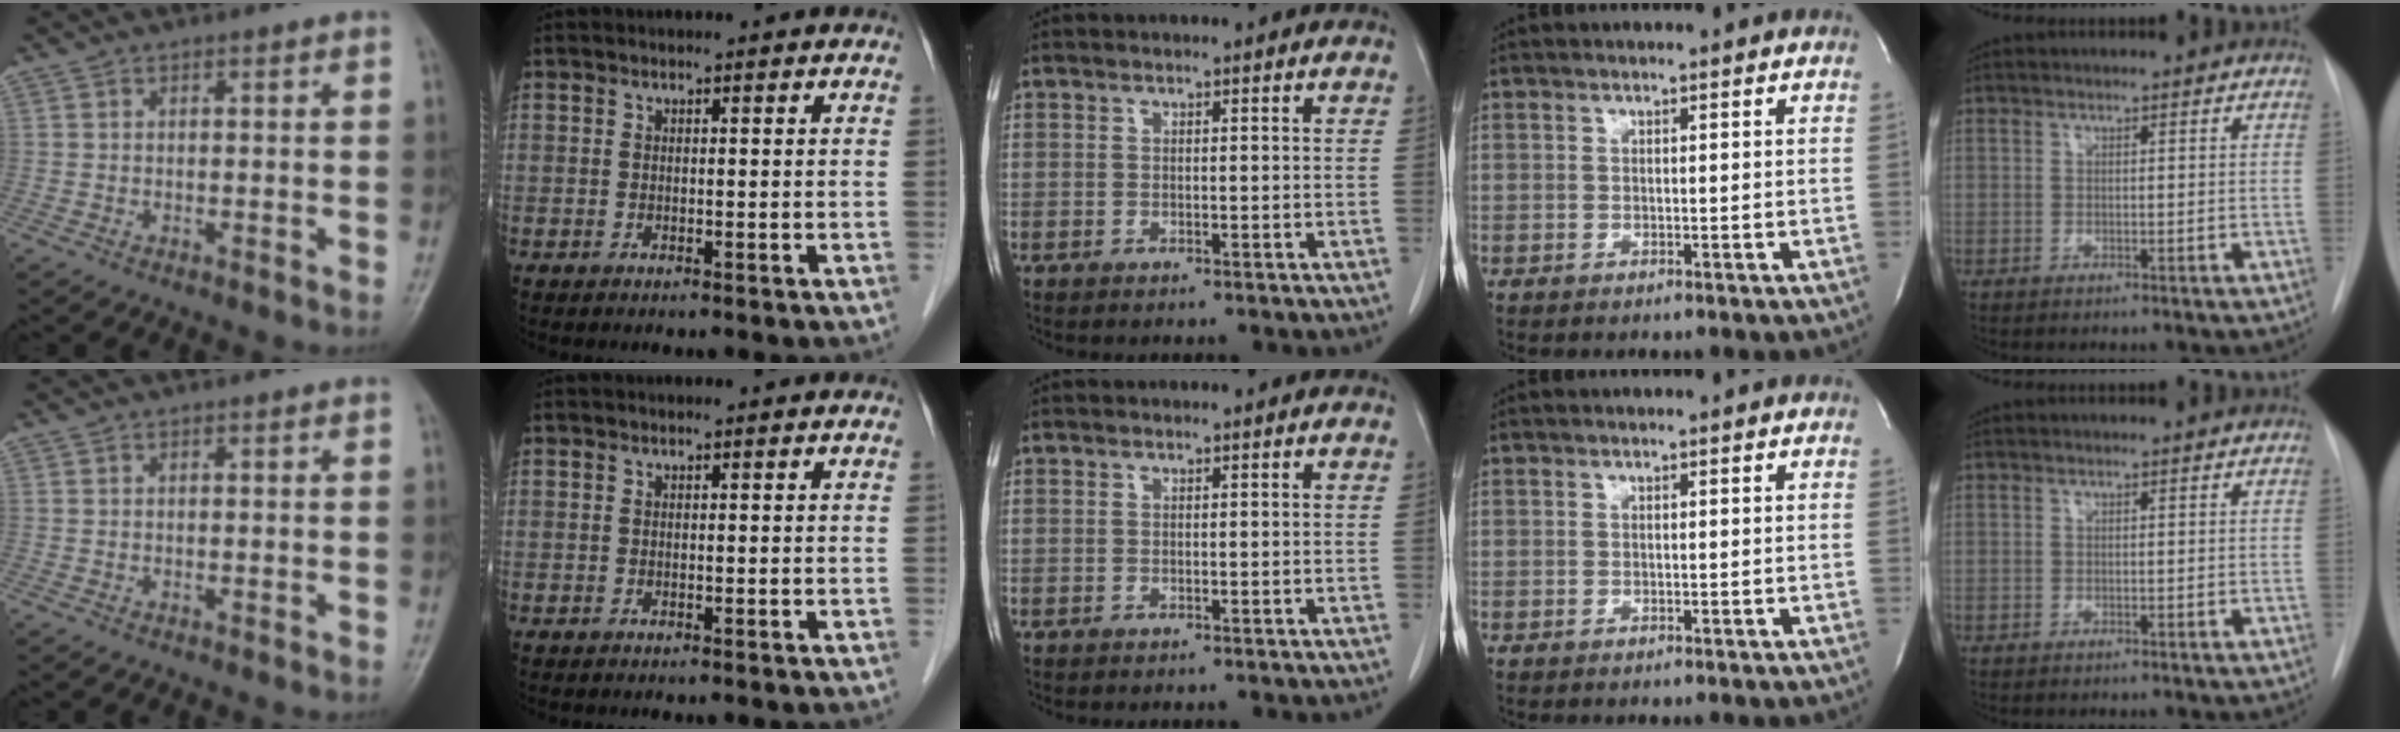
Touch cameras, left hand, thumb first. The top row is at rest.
{}